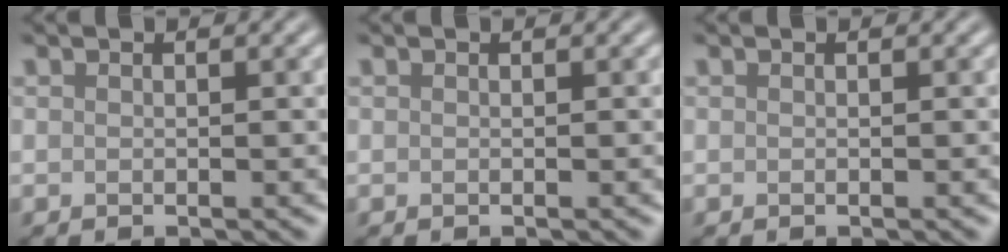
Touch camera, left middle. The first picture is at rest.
{"total": 0.0}
{"total": 0.0}